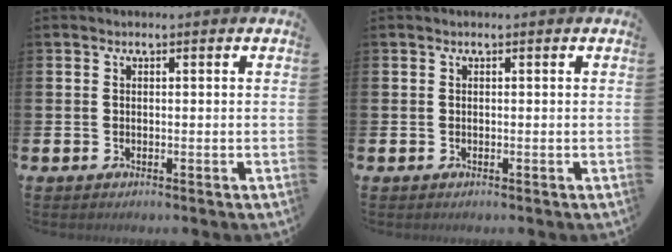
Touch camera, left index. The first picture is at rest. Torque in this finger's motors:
{"motor_torque": [-0.01, 0.01, 0.00, 0.00]}